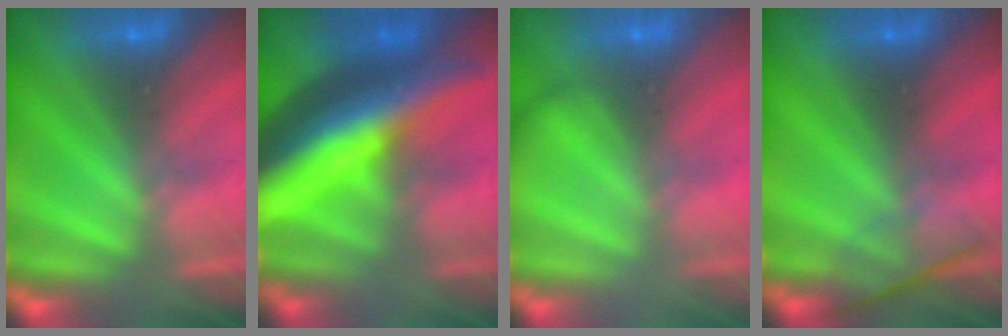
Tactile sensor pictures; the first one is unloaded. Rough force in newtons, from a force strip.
{"total": 8.2}
{"total": 2.1}
{"total": 2.4}